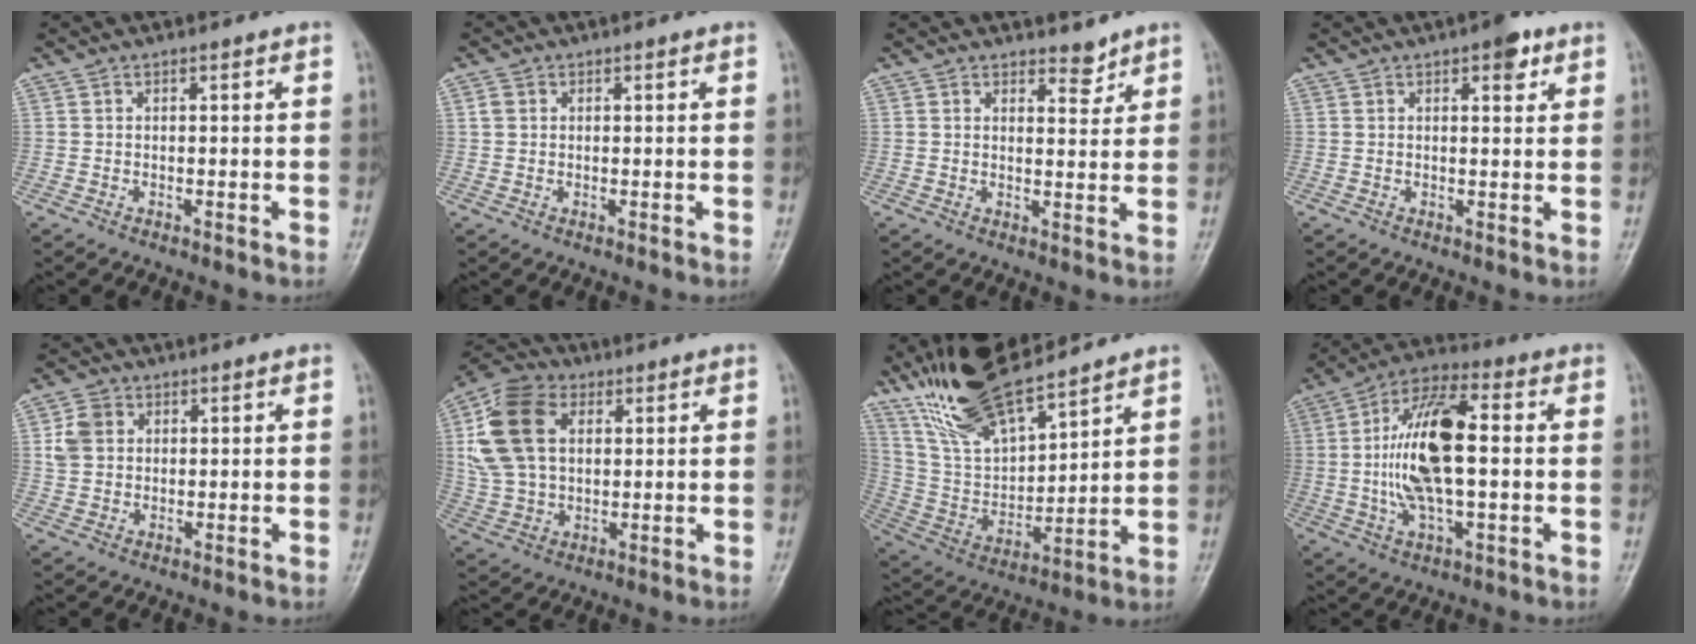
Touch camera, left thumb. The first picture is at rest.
{"total": 1.8, "force": [0.5, 1.5, 0.8], "torque": [-0.014, 0.004, 0.010]}
{"total": 2.9, "force": [2.5, 1.2, 0.8], "torque": [0.005, -0.022, 0.039]}
{"total": 3.8, "force": [2.1, 1.6, 2.7], "torque": [-0.023, -0.006, 0.024]}
{"total": 4.9, "force": [1.2, 4.1, 2.4], "torque": [-0.035, 0.004, 0.022]}
{"total": 15.4, "force": [3.9, 10.6, 10.4], "torque": [-0.196, 0.008, 0.073]}
{"total": 17.2, "force": [14.1, 4.9, 8.6], "torque": [-0.138, -0.065, 0.279]}
{"total": 16.3, "force": [0.4, 6.9, 14.8], "torque": [-0.287, 0.018, 0.003]}